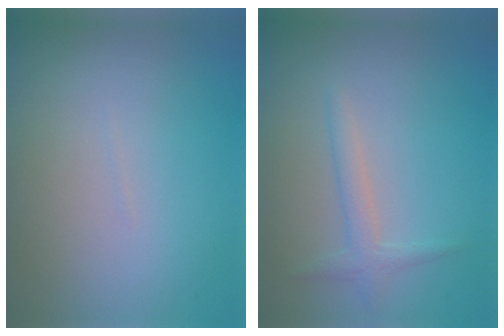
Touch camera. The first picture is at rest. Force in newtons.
{"total": 1.7, "press": 1.7, "slide": 0.1}